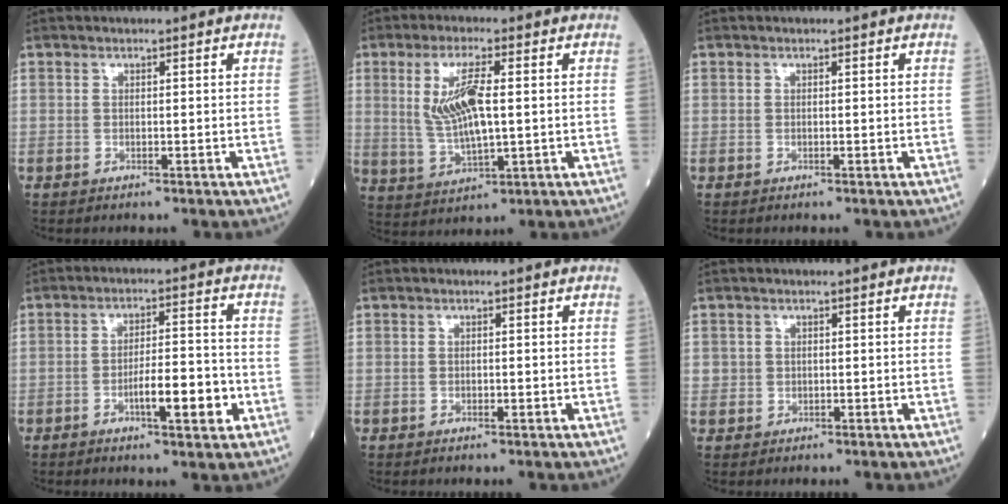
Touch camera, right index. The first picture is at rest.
{"total": 8.9, "force": [1.3, 1.9, 8.6], "torque": [-0.180, -0.001, 0.032]}
{"total": 0.0}
{"total": 7.5, "force": [-2.7, 1.4, 6.9], "torque": [-0.111, 0.003, -0.044]}
{"total": 0.6, "force": [-0.2, 0.3, 0.5], "torque": [-0.009, 0.000, -0.004]}
{"total": 1.4, "force": [0.2, 1.4, 0.3], "torque": [0.001, 0.004, 0.004]}